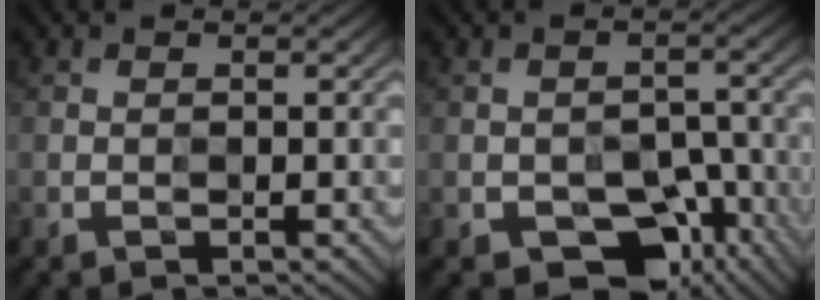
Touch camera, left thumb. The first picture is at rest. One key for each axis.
{"total": 7.3, "fx": -4.9, "fy": 4.5, "fz": 3.0, "tx": -0.032, "ty": -0.001, "tz": -0.077}